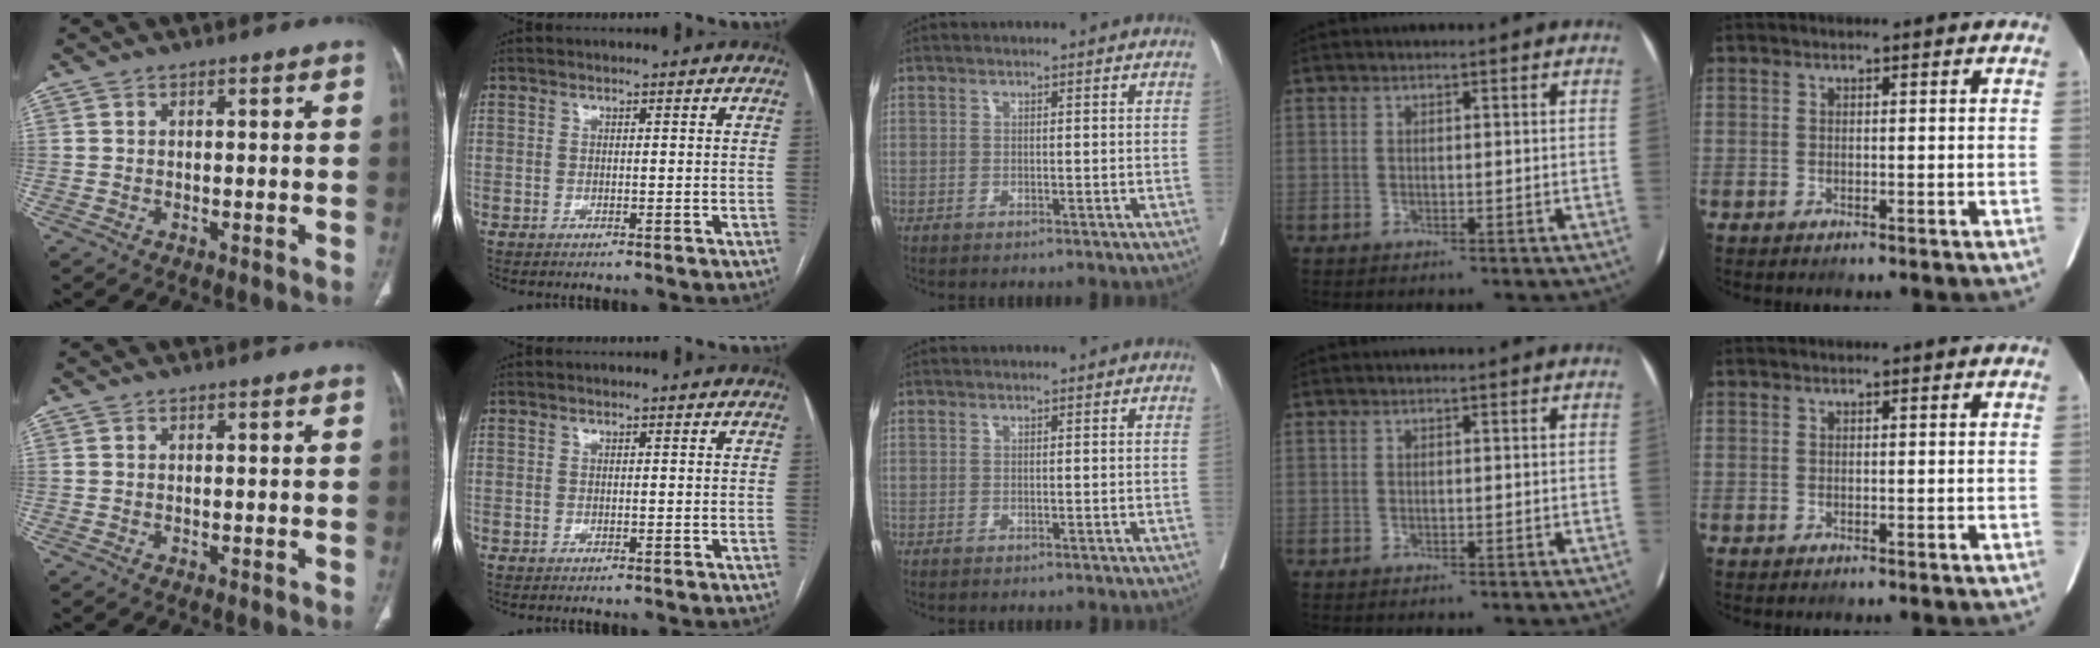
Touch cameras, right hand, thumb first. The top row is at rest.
{}